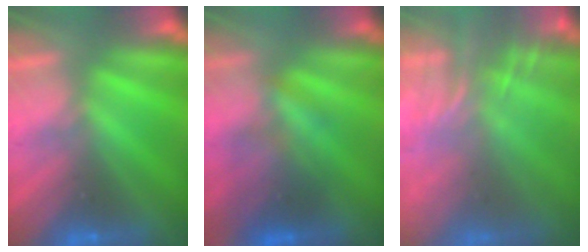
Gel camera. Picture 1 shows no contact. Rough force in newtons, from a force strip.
{"total": 3.7}
{"total": 7.8}